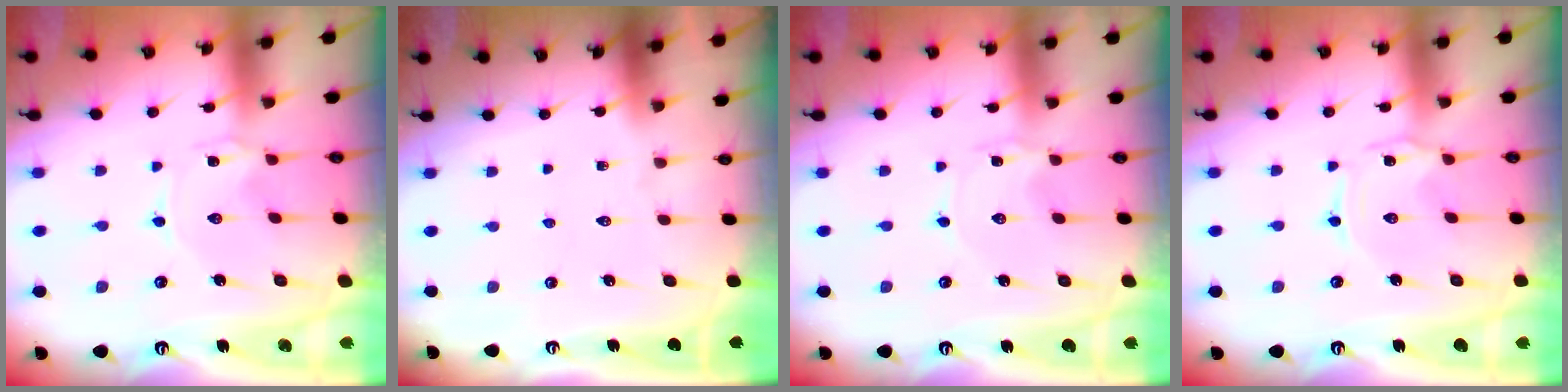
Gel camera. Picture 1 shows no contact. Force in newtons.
{"total": 0.0}
{"total": 0.6, "press": 0.6, "slide": 0.1}
{"total": 0.0}